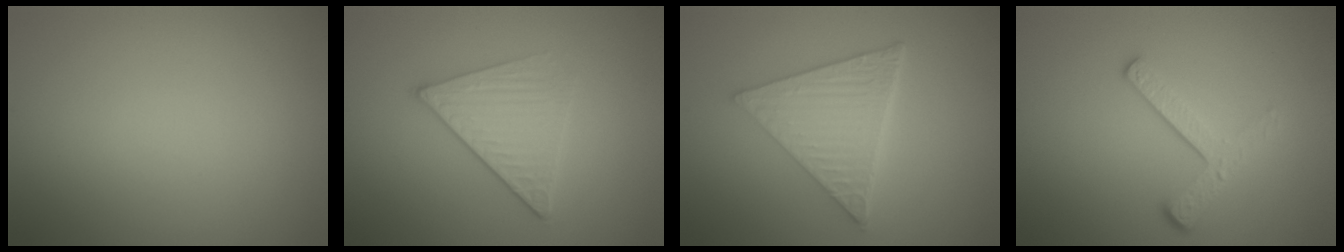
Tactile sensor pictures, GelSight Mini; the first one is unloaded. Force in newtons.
{"total": 3.2, "press": 3.0, "slide": 1.2}
{"total": 6.1, "press": 4.5, "slide": 4.1}
{"total": 3.3, "press": 2.3, "slide": 2.3}